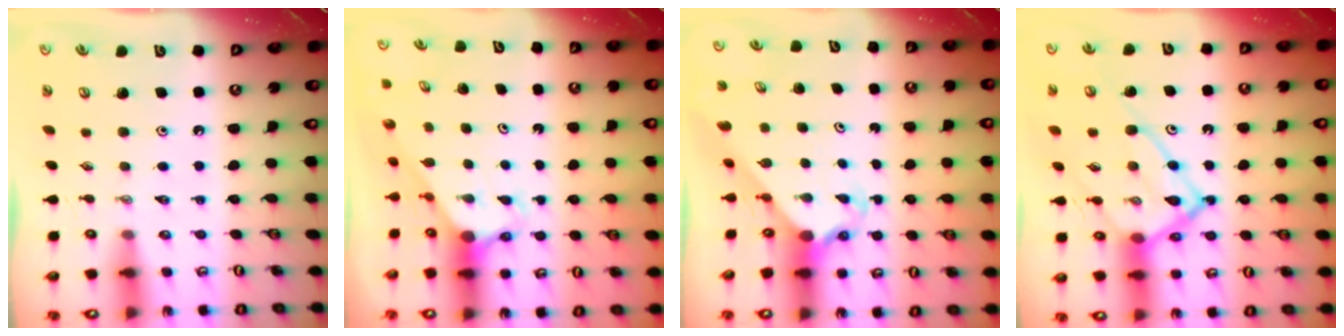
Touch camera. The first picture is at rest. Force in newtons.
{"total": 2.7, "press": 2.7, "slide": 0.0}
{"total": 2.3, "press": 2.3, "slide": 0.2}
{"total": 18.3, "press": 18.2, "slide": 2.1}